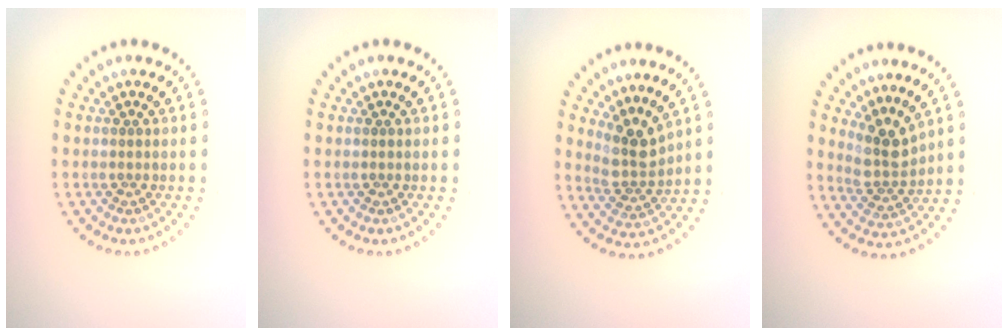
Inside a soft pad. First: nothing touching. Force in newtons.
{"total": 0.0}
{"total": 3.1, "press": 2.3, "slide": 2.1}
{"total": 3.1, "press": 2.3, "slide": 2.1}